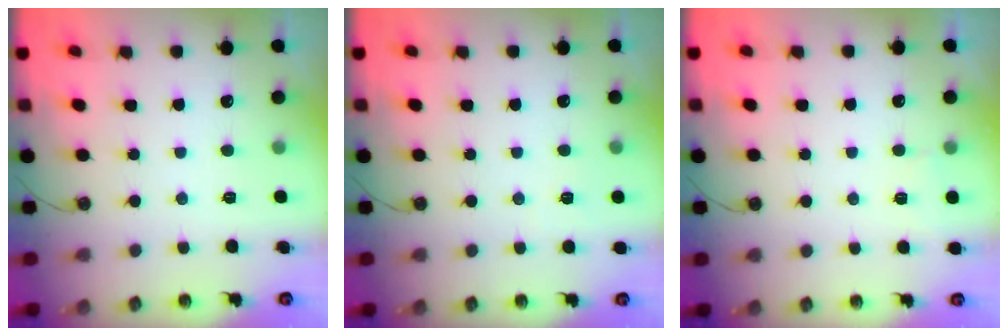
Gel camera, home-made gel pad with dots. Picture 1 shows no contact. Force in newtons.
{"total": 2.8, "press": 2.7, "slide": 0.9}
{"total": 3.2, "press": 2.5, "slide": 2.0}